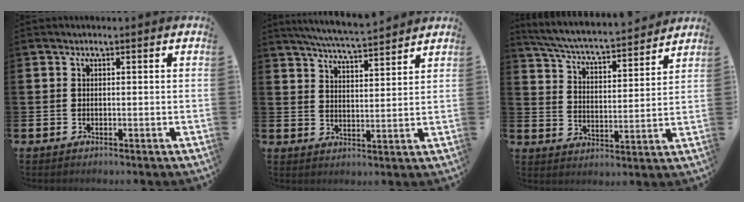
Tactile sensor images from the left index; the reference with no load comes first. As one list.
[{"total": 6.1, "force": [6.0, 0.0, 1.3], "torque": [-0.045, -0.031, 0.108]}, {"total": 5.9, "force": [5.6, 0.3, 1.6], "torque": [-0.058, -0.045, 0.092]}]